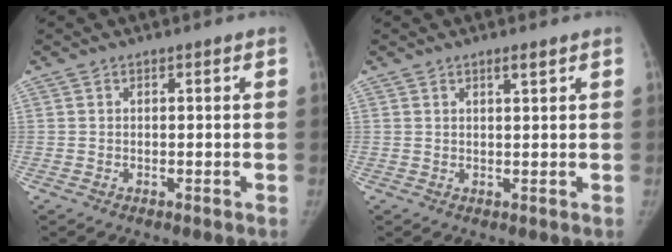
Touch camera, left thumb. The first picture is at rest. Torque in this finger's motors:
{"motor_torque": [0.39, -0.25, 0.78, -0.38, 0.20]}